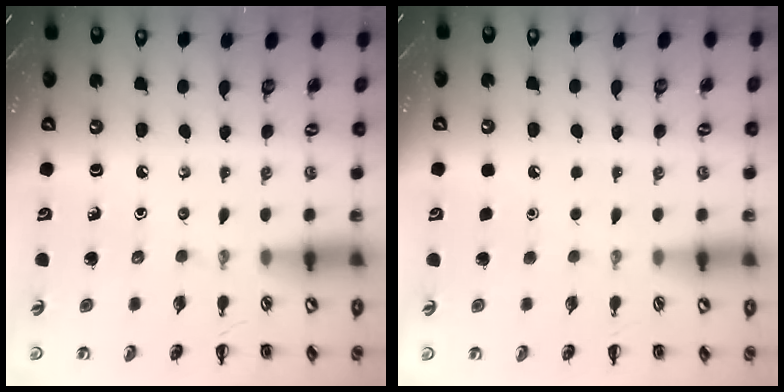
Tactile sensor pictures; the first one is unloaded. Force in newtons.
{"total": 1.7, "press": 1.7, "slide": 0.1}